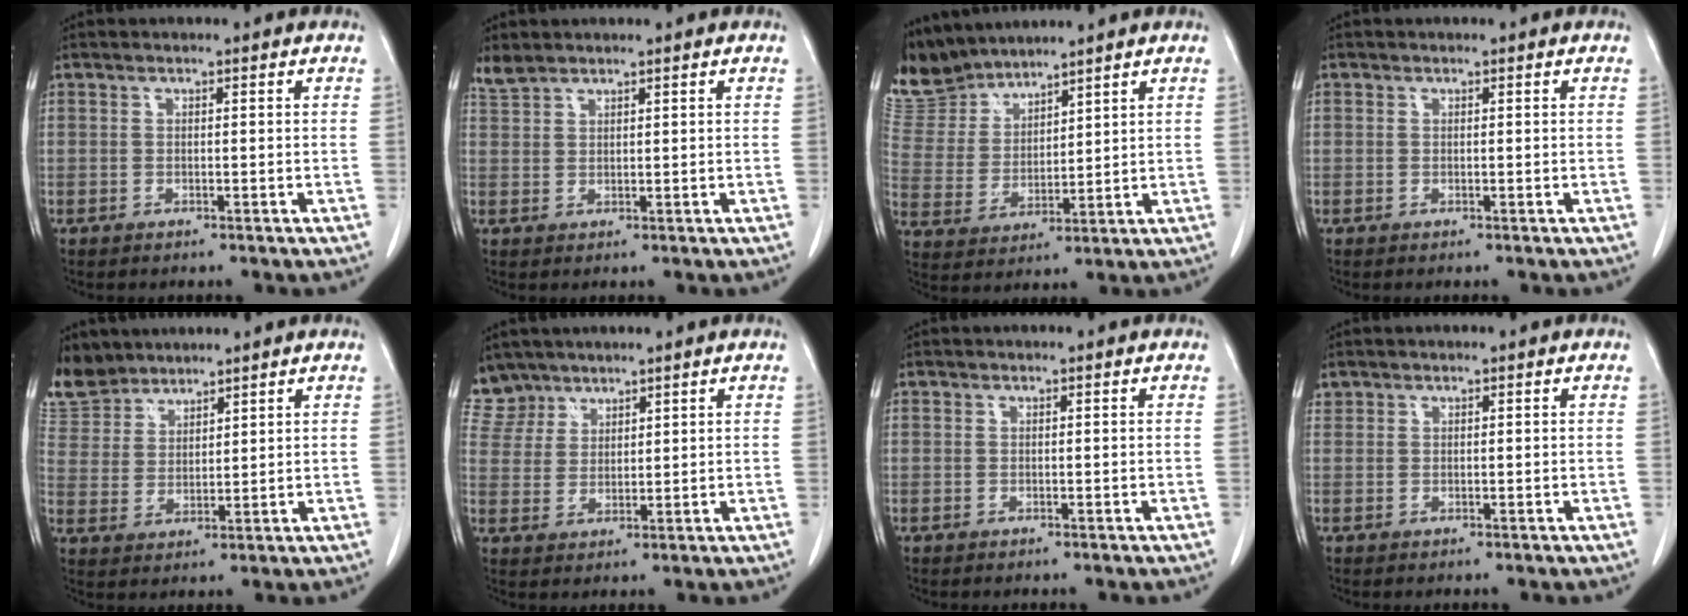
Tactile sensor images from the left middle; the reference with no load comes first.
{"total": 2.2, "force": [2.1, 0.5, 0.2], "torque": [-0.010, 0.008, 0.047]}
{"total": 9.3, "force": [9.1, 1.8, 0.9], "torque": [-0.037, 0.006, 0.205]}
{"total": 0.0}
{"total": 8.0, "force": [7.4, 3.1, 0.5], "torque": [-0.015, 0.008, 0.156]}
{"total": 6.1, "force": [5.2, 3.1, -0.4], "torque": [0.011, 0.003, 0.109]}
{"total": 0.0}
{"total": 0.9, "force": [0.6, 0.6, 0.0], "torque": [0.003, 0.010, 0.010]}